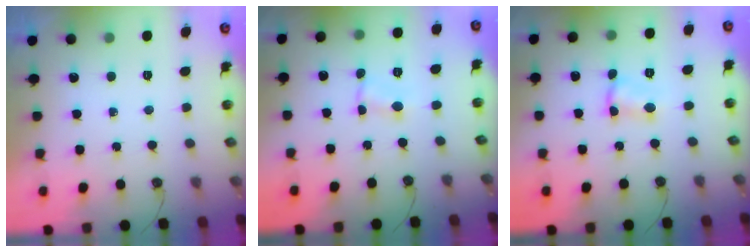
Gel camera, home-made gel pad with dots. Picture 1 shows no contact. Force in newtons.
{"total": 0.8, "press": 0.8, "slide": 0.1}
{"total": 2.2, "press": 2.2, "slide": 0.1}